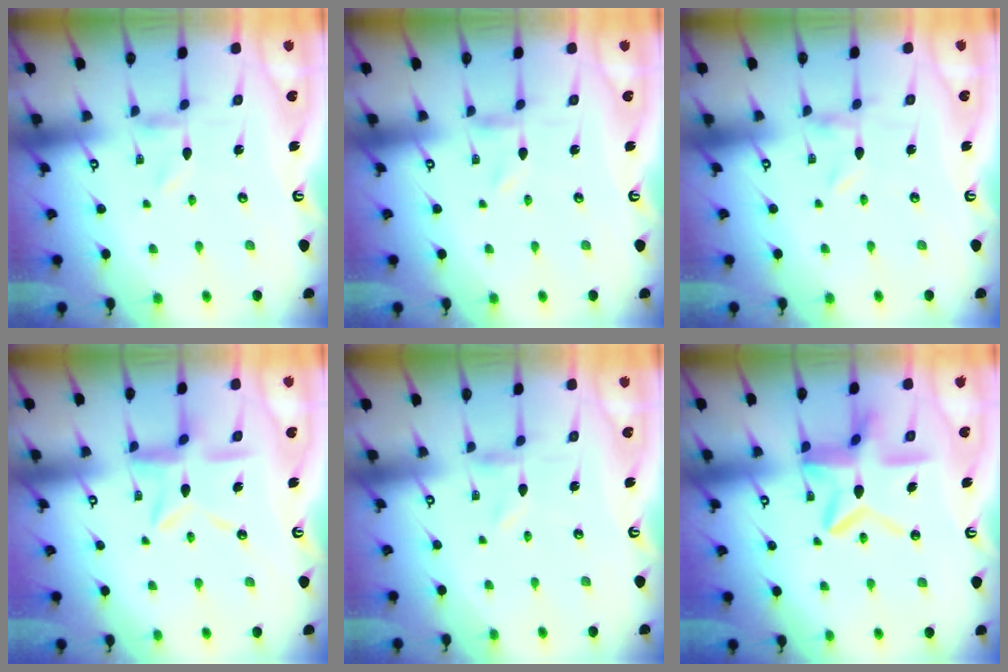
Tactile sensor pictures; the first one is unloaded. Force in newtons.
{"total": 0.0}
{"total": 0.0}
{"total": 9.9, "press": 9.9, "slide": 0.9}
{"total": 0.0}
{"total": 14.0, "press": 14.0, "slide": 1.3}